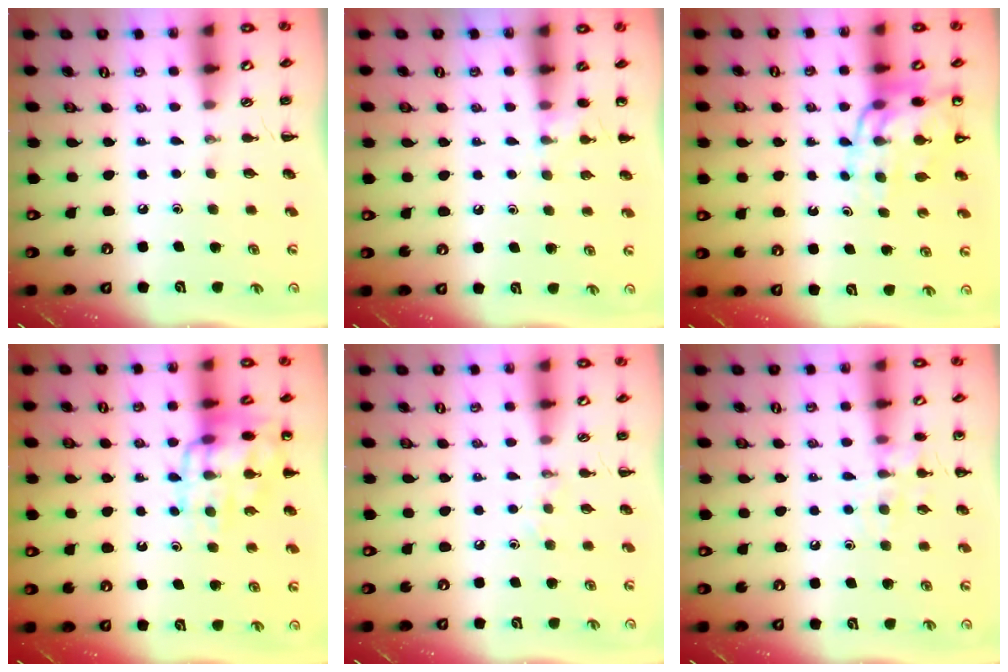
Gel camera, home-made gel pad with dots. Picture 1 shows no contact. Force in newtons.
{"total": 5.9, "press": 5.6, "slide": 2.0}
{"total": 13.3, "press": 13.0, "slide": 3.1}
{"total": 14.3, "press": 14.2, "slide": 1.9}
{"total": 3.2, "press": 3.1, "slide": 0.9}
{"total": 8.5, "press": 8.4, "slide": 0.7}